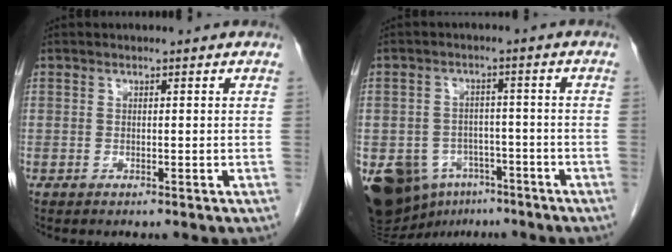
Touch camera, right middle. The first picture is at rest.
{"total": 13.7, "force": [-7.5, 9.5, 6.3], "torque": [-0.136, 0.011, -0.111]}